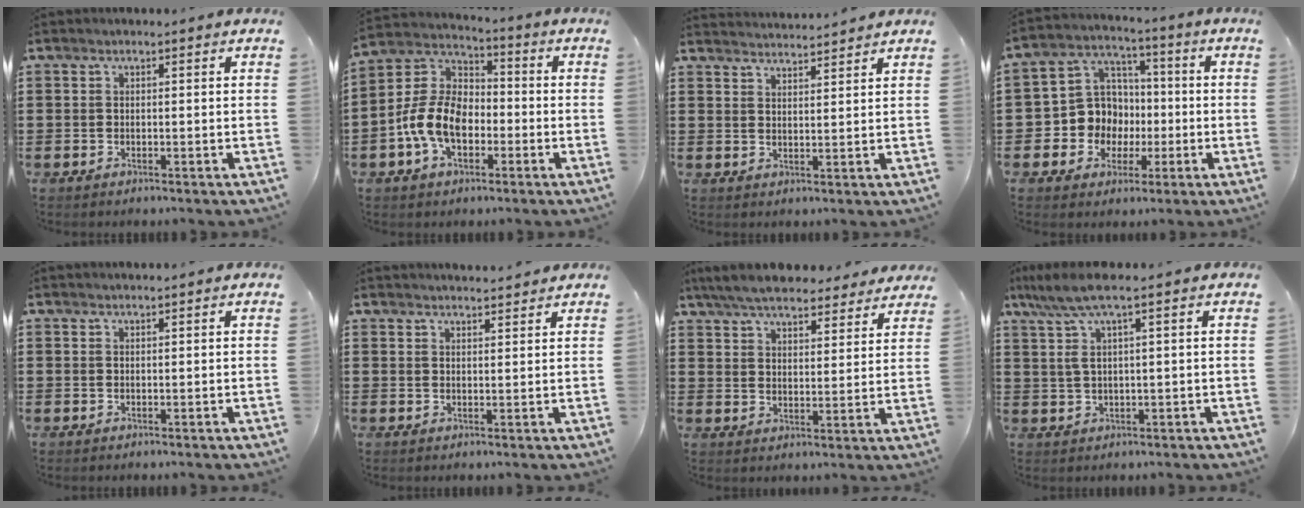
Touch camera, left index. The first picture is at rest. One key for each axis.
{"total": 9.7, "fx": -3.3, "fy": 6.2, "fz": 6.8, "tx": -0.178, "ty": 0.001, "tz": -0.073}
{"total": 2.8, "fx": 2.7, "fy": -0.4, "fz": -0.3, "tx": -0.004, "ty": -0.013, "tz": 0.051}
{"total": 8.5, "fx": -0.7, "fy": 8.3, "fz": 1.9, "tx": -0.088, "ty": 0.000, "tz": -0.011}
{"total": 0.5, "fx": 0.5, "fy": -0.1, "fz": 0.1, "tx": -0.003, "ty": -0.001, "tz": 0.011}
{"total": 2.2, "fx": 2.2, "fy": -0.1, "fz": -0.1, "tx": -0.003, "ty": -0.003, "tz": 0.042}
{"total": 6.6, "fx": 6.2, "fy": 1.0, "fz": 2.0, "tx": -0.063, "ty": -0.020, "tz": 0.113}
{"total": 5.1, "fx": 2.4, "fy": 0.2, "fz": 4.5, "tx": -0.111, "ty": -0.007, "tz": 0.034}